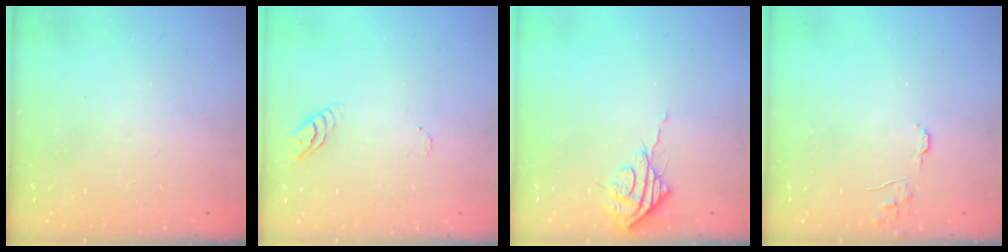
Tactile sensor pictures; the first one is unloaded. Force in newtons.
{"total": 3.6, "press": 3.6, "slide": 0.3}
{"total": 7.4, "press": 7.4, "slide": 0.5}
{"total": 5.4, "press": 5.4, "slide": 0.5}